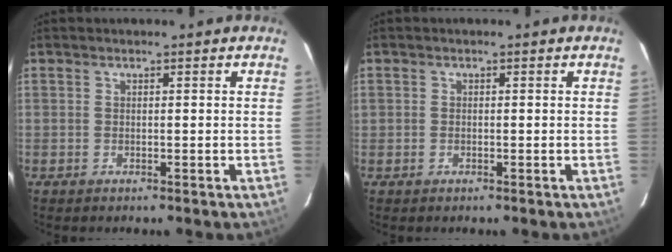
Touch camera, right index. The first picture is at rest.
{"total": 0.7, "force": [-0.2, 0.6, 0.3], "torque": [-0.004, -0.001, -0.005]}